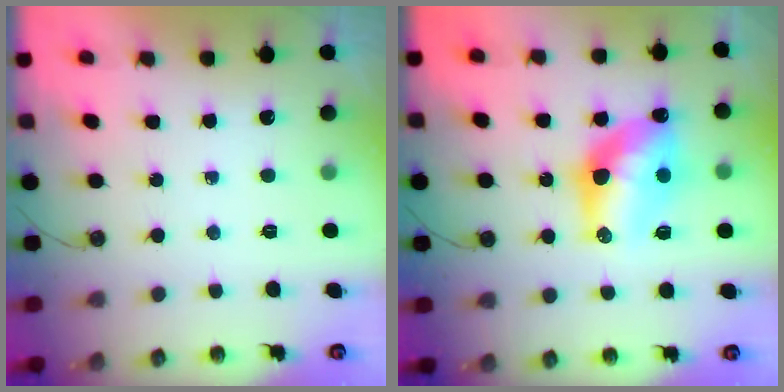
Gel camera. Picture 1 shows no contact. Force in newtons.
{"total": 13.4, "press": 13.3, "slide": 1.0}